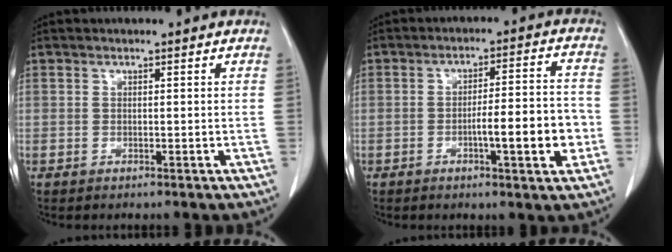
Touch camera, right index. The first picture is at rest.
{"total": 10.1, "force": [-2.8, 1.8, 9.5], "torque": [-0.143, 0.017, -0.037]}